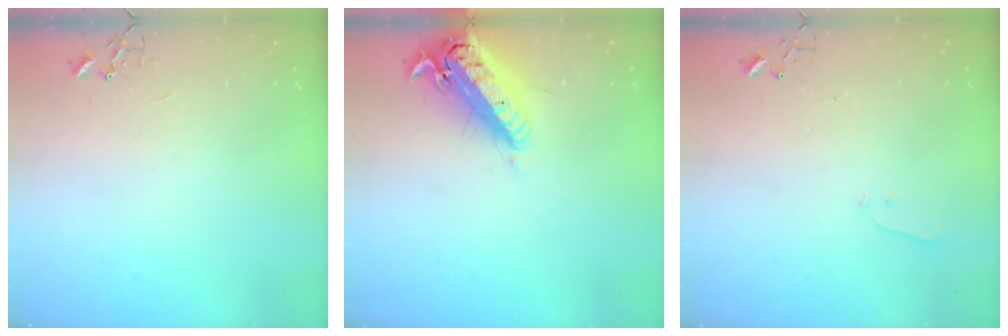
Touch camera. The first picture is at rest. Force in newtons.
{"total": 19.3, "press": 18.8, "slide": 4.3}
{"total": 3.3, "press": 3.2, "slide": 0.6}